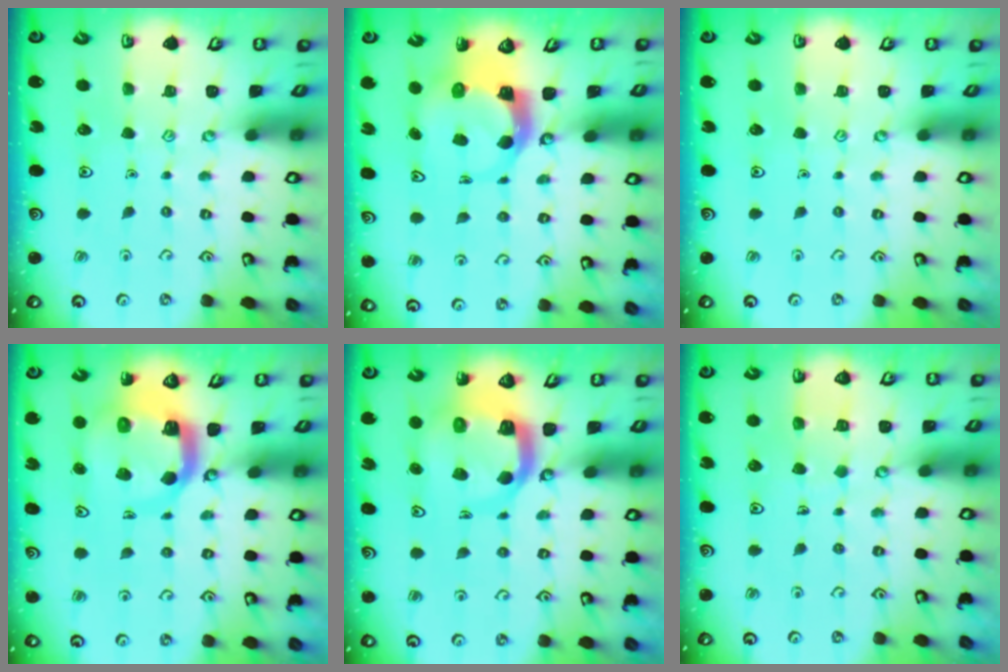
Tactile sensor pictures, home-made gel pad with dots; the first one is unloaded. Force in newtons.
{"total": 5.2, "press": 5.1, "slide": 0.6}
{"total": 0.0}
{"total": 9.0, "press": 9.0, "slide": 1.2}
{"total": 9.0, "press": 8.9, "slide": 1.2}
{"total": 3.6, "press": 3.6, "slide": 0.3}